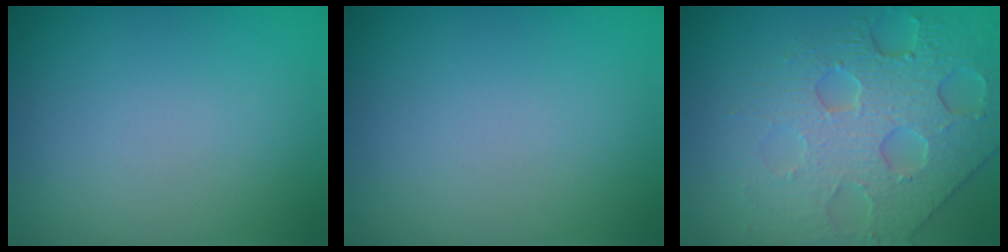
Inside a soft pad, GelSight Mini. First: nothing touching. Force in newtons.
{"total": 0.0}
{"total": 6.3, "press": 5.2, "slide": 3.7}